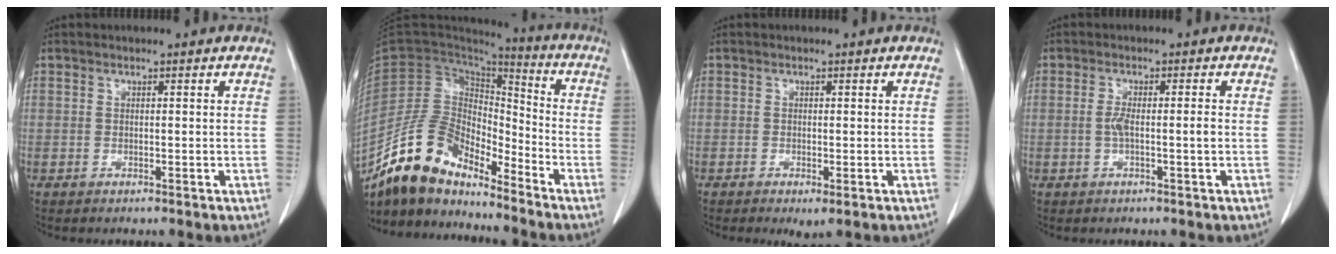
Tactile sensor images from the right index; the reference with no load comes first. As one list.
[{"total": 14.3, "force": [-12.1, 5.2, 5.6], "torque": [-0.107, 0.036, -0.229]}, {"total": 1.9, "force": [-0.9, 0.6, 1.5], "torque": [-0.023, -0.005, -0.009]}, {"total": 2.9, "force": [-0.5, 0.2, 2.8], "torque": [-0.055, 0.000, -0.008]}]